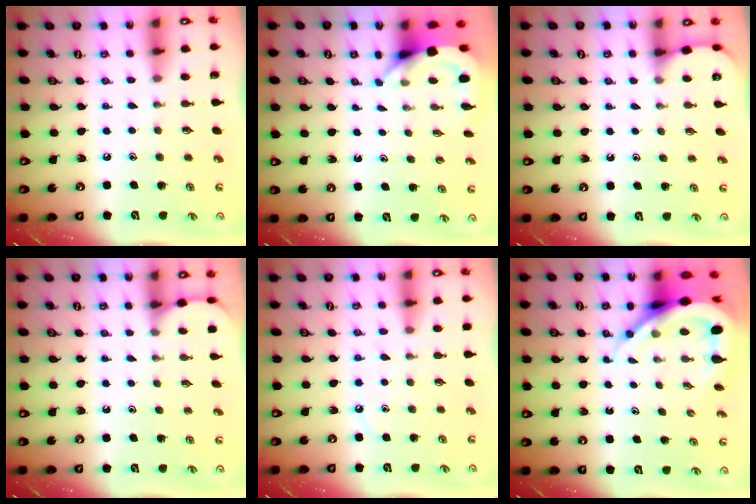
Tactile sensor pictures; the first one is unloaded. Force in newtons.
{"total": 3.7, "press": 3.7, "slide": 0.2}
{"total": 2.5, "press": 2.5, "slide": 0.2}
{"total": 1.4, "press": 1.4, "slide": 0.0}
{"total": 6.3, "press": 6.2, "slide": 1.0}
{"total": 10.3, "press": 10.3, "slide": 1.2}